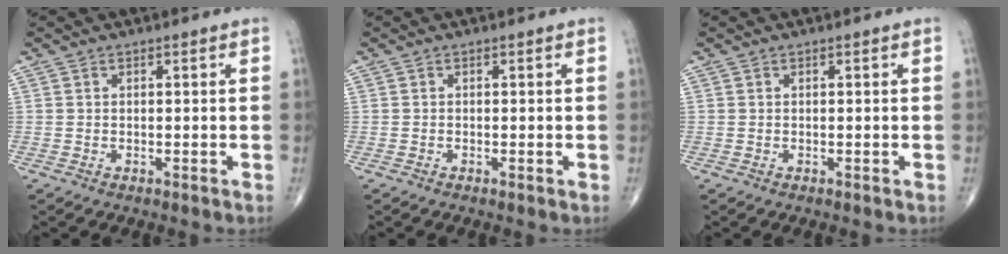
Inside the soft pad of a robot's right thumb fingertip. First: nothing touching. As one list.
[{"total": 0.0}, {"total": 0.0}]